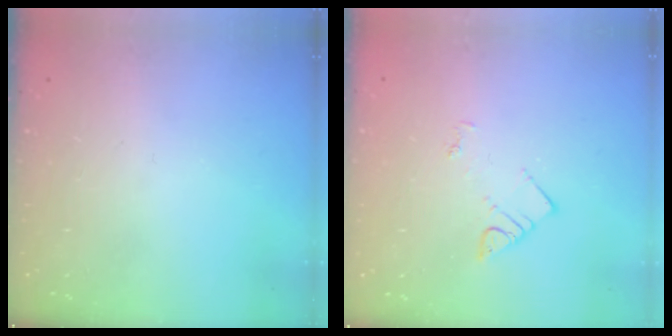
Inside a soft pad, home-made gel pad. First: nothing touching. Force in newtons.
{"total": 3.7, "press": 3.6, "slide": 0.4}